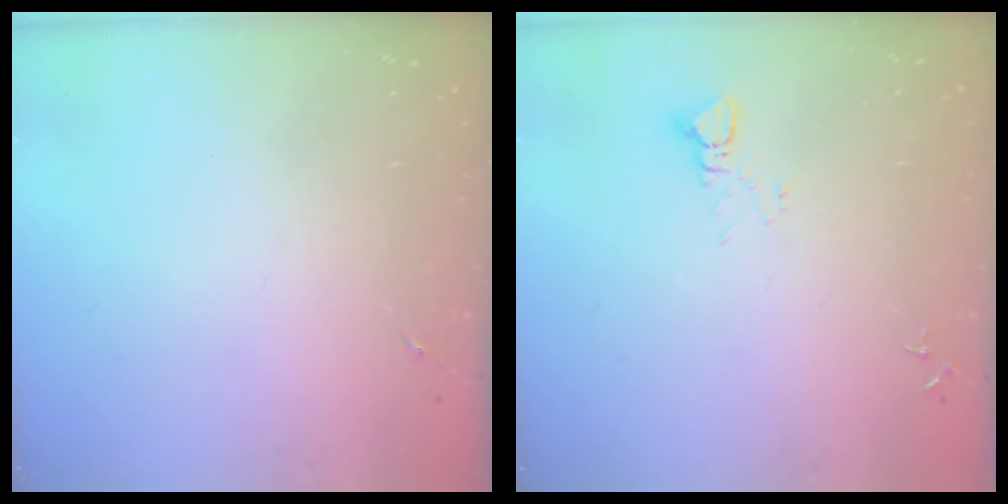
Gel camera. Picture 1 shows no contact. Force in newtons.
{"total": 2.4, "press": 2.4, "slide": 0.1}